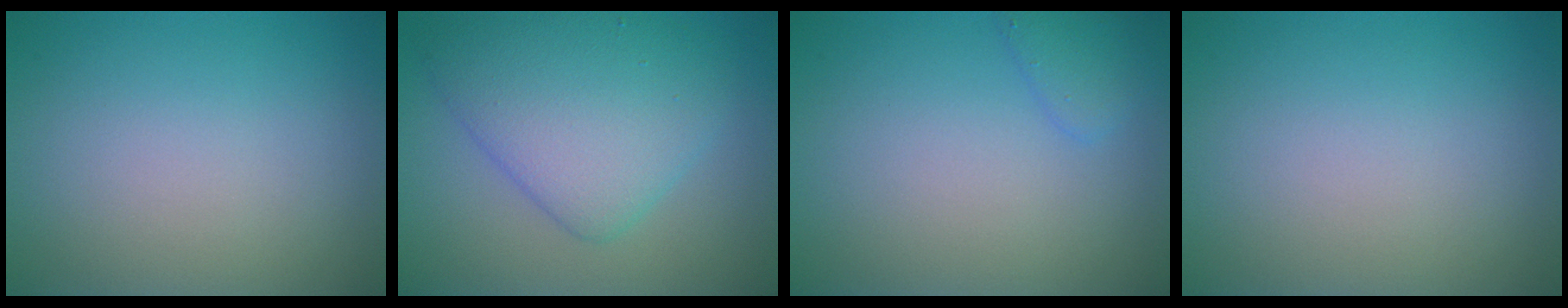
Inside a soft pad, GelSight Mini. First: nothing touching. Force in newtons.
{"total": 6.5, "press": 6.5, "slide": 0.3}
{"total": 1.5, "press": 1.5, "slide": 0.1}
{"total": 0.0}